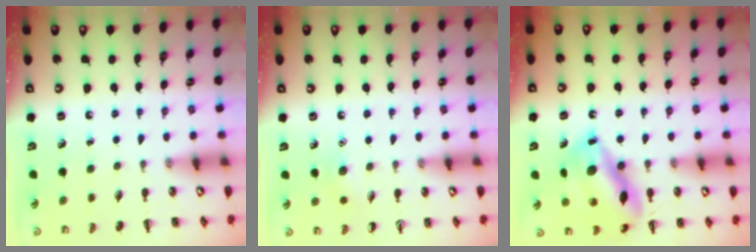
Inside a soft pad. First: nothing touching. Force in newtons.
{"total": 5.8, "press": 5.5, "slide": 1.7}
{"total": 16.2, "press": 16.2, "slide": 1.5}